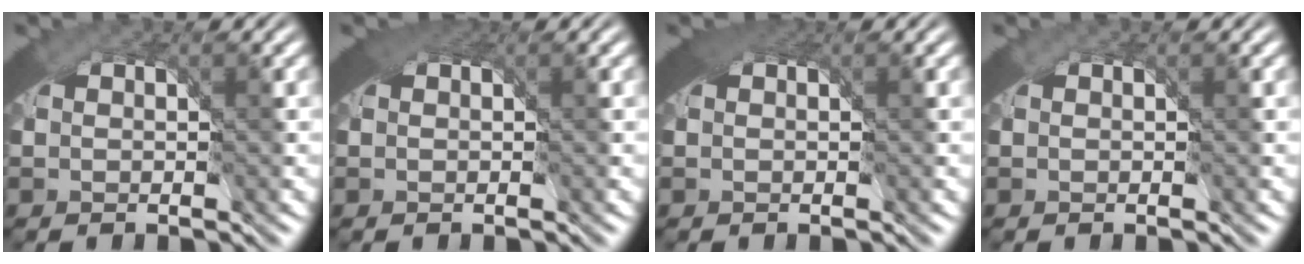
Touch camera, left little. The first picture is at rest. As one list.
[{"total": 0.5, "force": [0.1, 0.3, 0.4], "torque": [-0.006, 0.005, -0.002]}, {"total": 1.0, "force": [0.2, 0.5, 0.8], "torque": [-0.013, 0.006, 0.000]}, {"total": 0.0}]